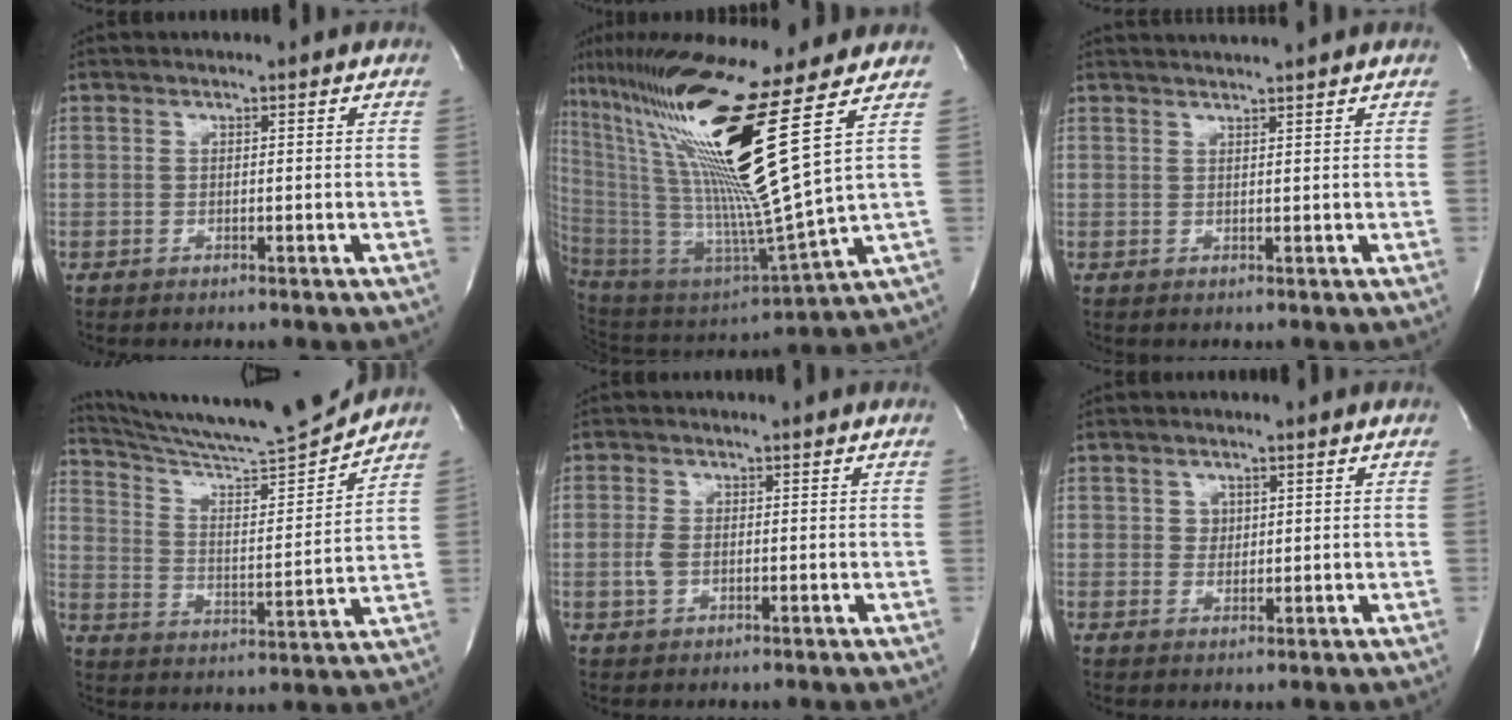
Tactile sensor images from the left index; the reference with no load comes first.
{"total": 24.0, "force": [12.3, -1.9, 20.5], "torque": [-0.404, -0.031, 0.217]}
{"total": 4.5, "force": [4.1, -1.0, 1.4], "torque": [-0.020, 0.009, 0.053]}
{"total": 15.9, "force": [15.2, -1.6, 4.4], "torque": [-0.087, -0.040, 0.241]}
{"total": 2.3, "force": [-0.3, 1.6, 1.7], "torque": [-0.043, 0.002, -0.003]}
{"total": 1.7, "force": [0.5, 1.5, 0.6], "torque": [-0.010, -0.006, 0.009]}